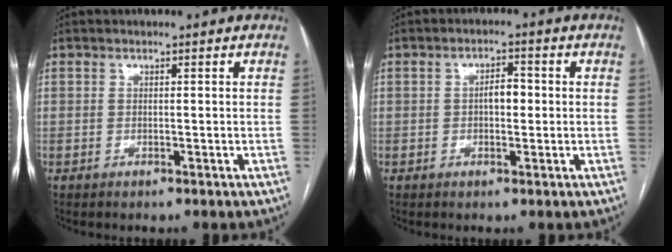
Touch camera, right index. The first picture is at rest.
{"total": 3.0, "force": [-0.1, 1.4, 2.7], "torque": [-0.042, 0.008, -0.002]}